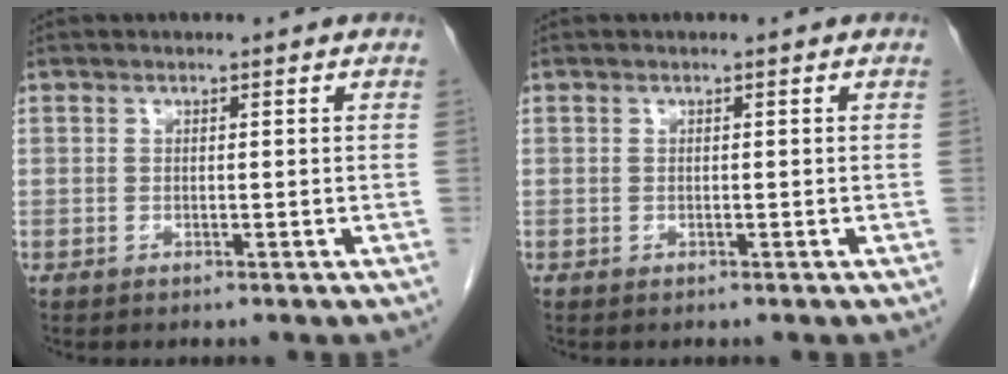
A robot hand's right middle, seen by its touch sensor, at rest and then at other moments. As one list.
[{"total": 0.0}]